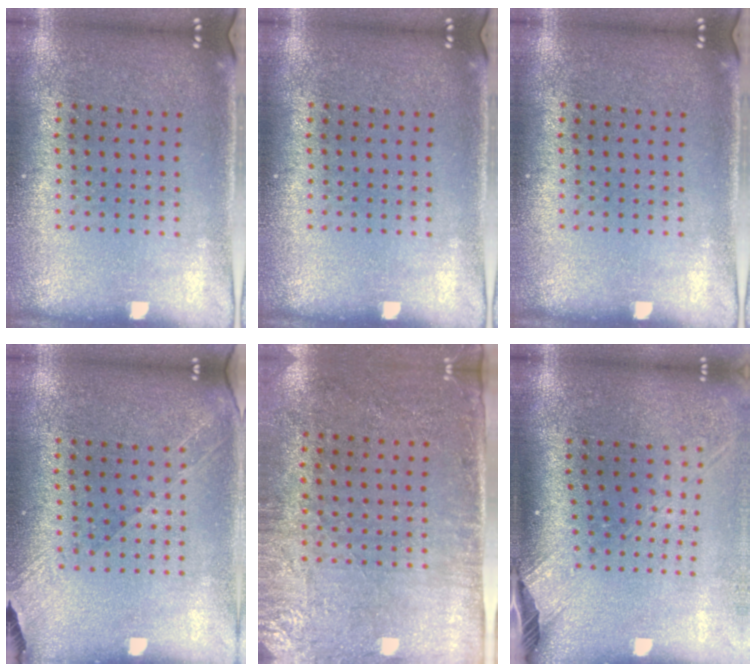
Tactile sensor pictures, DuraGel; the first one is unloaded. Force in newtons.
{"total": 0.0}
{"total": 0.0}
{"total": 1.3, "press": 1.2, "slide": 0.5}
{"total": 2.8, "press": 2.3, "slide": 1.6}
{"total": 2.6, "press": 1.9, "slide": 1.8}